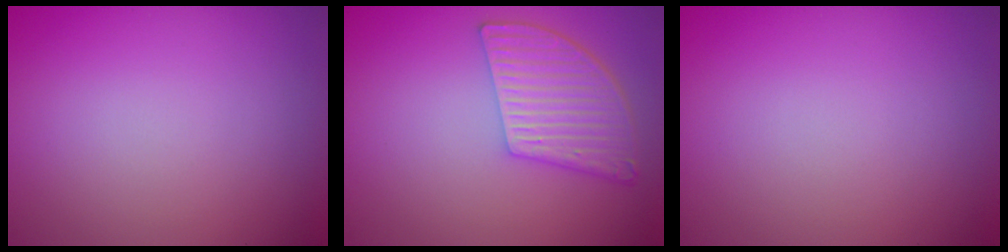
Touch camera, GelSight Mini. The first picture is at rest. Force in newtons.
{"total": 5.3, "press": 4.1, "slide": 3.3}
{"total": 0.0}